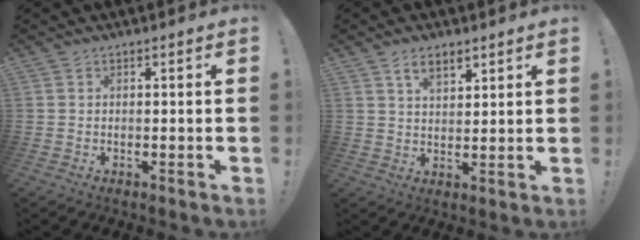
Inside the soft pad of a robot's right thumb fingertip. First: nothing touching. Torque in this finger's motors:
{"motor_torque": [0.02, 0.03, 0.05, 0.06, 0.15]}